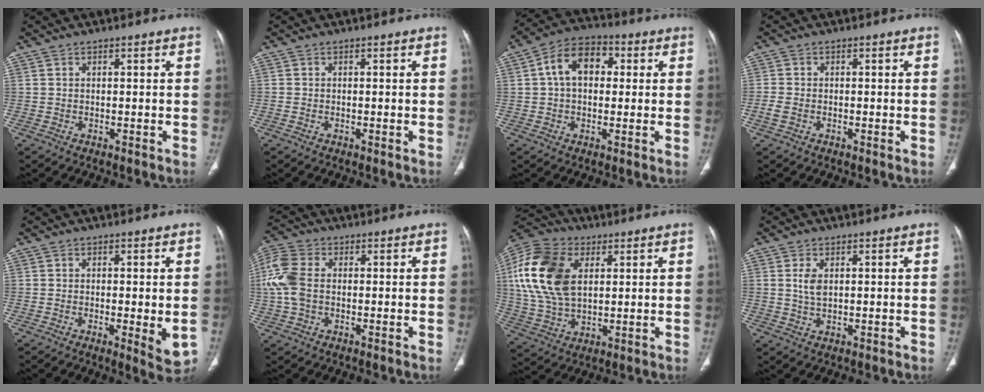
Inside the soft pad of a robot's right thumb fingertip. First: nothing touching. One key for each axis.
{"total": 0.0}
{"total": 10.3, "fx": 1.8, "fy": 7.1, "fz": 7.4, "tx": -0.110, "ty": 0.024, "tz": 0.022}
{"total": 2.3, "fx": -0.8, "fy": 1.6, "fz": 1.5, "tx": -0.037, "ty": 0.001, "tz": -0.018}
{"total": 5.8, "fx": -1.1, "fy": 1.8, "fz": 5.4, "tx": -0.071, "ty": -0.016, "tz": -0.014}
{"total": 8.8, "fx": 0.1, "fy": 5.9, "fz": 6.5, "tx": -0.167, "ty": 0.019, "tz": -0.001}
{"total": 19.4, "fx": 4.7, "fy": 12.4, "fz": 14.1, "tx": -0.287, "ty": -0.001, "tz": 0.086}
{"total": 3.2, "fx": 0.7, "fy": 1.8, "fz": 2.6, "tx": -0.054, "ty": -0.004, "tz": 0.015}